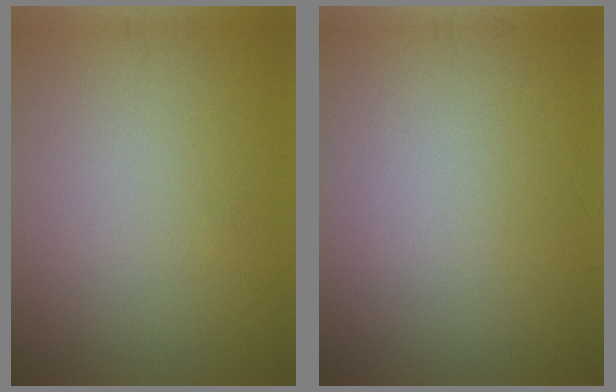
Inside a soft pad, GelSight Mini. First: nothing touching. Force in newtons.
{"total": 0.0}